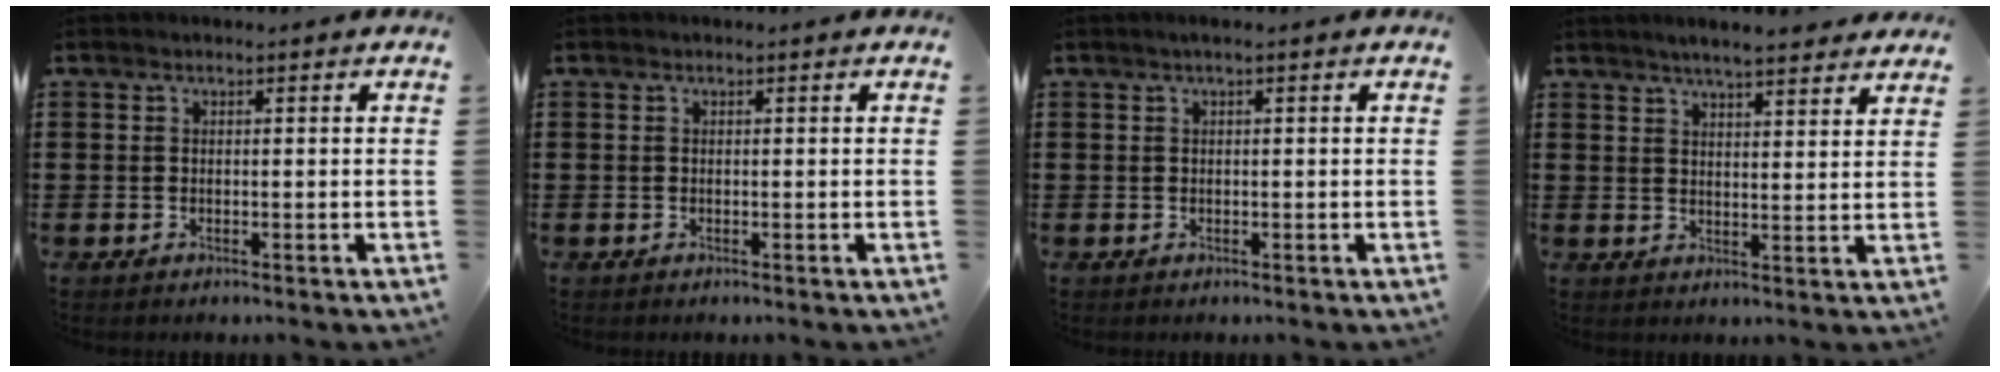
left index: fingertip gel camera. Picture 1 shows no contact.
{"total": 0.0}
{"total": 0.7, "force": [0.1, 0.0, 0.7], "torque": [-0.010, -0.002, 0.002]}
{"total": 4.5, "force": [4.3, 0.2, 1.5], "torque": [-0.040, -0.011, 0.077]}